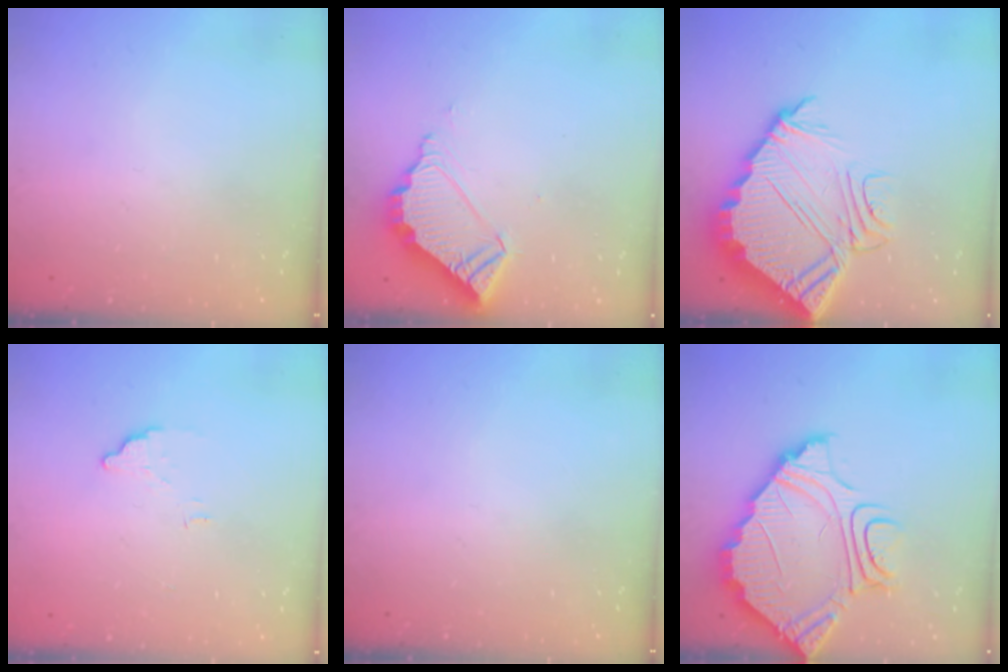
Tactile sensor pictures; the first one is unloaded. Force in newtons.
{"total": 5.8, "press": 5.8, "slide": 0.3}
{"total": 11.4, "press": 11.4, "slide": 0.9}
{"total": 3.9, "press": 3.8, "slide": 0.3}
{"total": 0.0}
{"total": 11.1, "press": 11.0, "slide": 0.9}